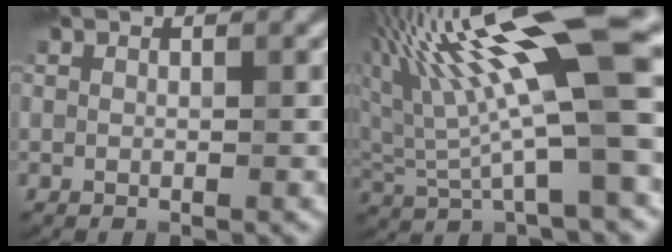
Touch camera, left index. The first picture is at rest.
{"total": 12.1, "force": [3.7, 2.0, 11.3], "torque": [-0.229, 0.006, 0.095]}